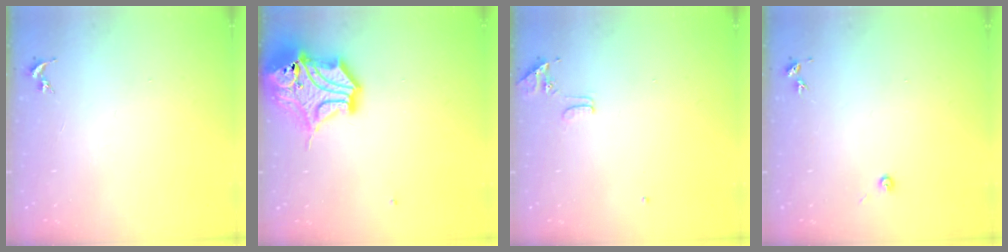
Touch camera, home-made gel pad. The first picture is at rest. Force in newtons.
{"total": 18.5, "press": 18.3, "slide": 2.6}
{"total": 8.0, "press": 7.9, "slide": 0.7}
{"total": 3.0, "press": 3.0, "slide": 0.3}